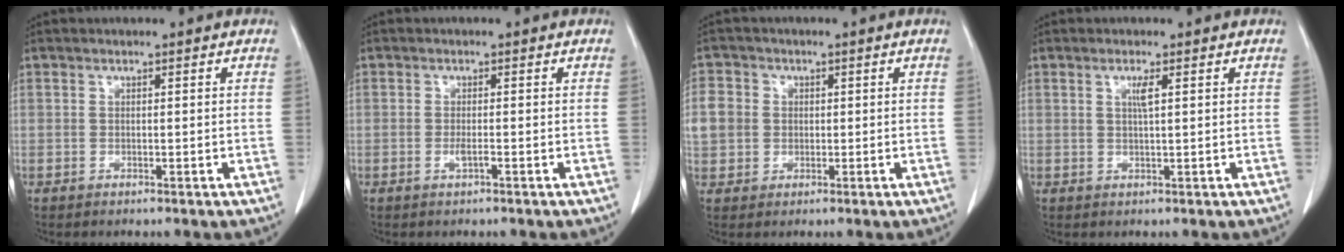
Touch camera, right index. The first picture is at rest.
{"total": 1.2, "force": [-0.5, -0.1, 1.1], "torque": [-0.025, -0.003, -0.009]}
{"total": 6.4, "force": [0.7, 6.0, 2.2], "torque": [-0.058, 0.016, 0.017]}
{"total": 1.8, "force": [0.6, 0.0, 1.7], "torque": [-0.035, -0.001, 0.013]}